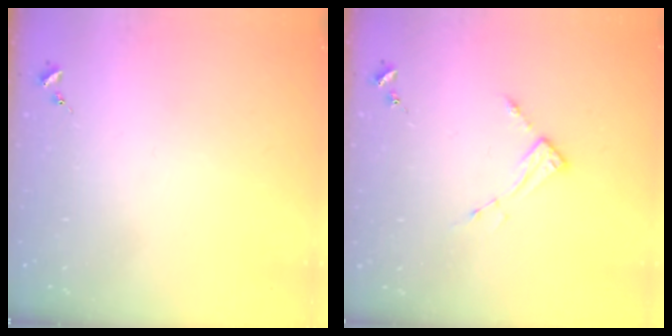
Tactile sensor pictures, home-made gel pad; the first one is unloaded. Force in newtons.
{"total": 4.4, "press": 4.4, "slide": 0.2}